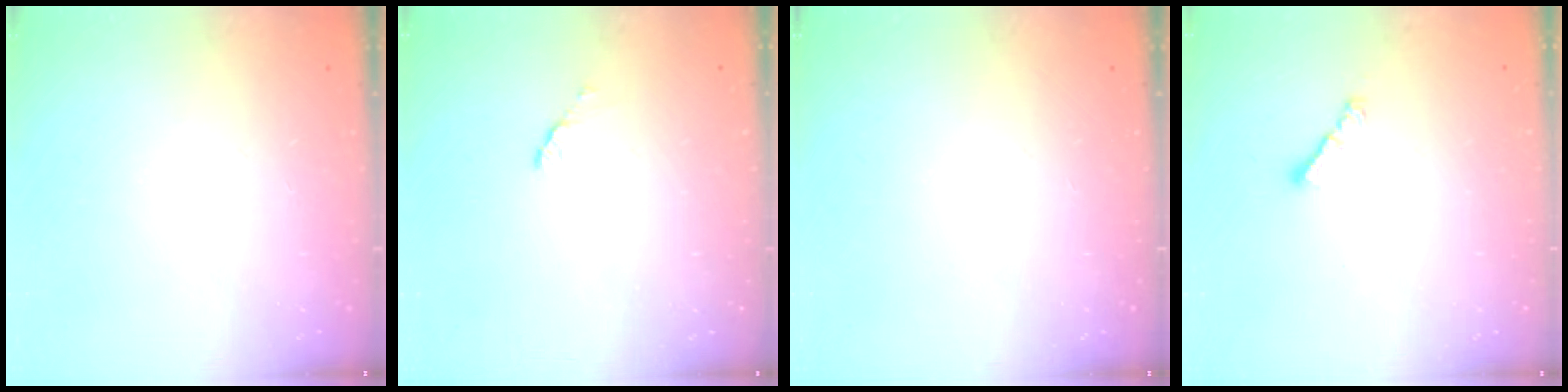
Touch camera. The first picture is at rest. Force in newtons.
{"total": 2.8, "press": 2.7, "slide": 0.4}
{"total": 0.0}
{"total": 2.8, "press": 2.8, "slide": 0.7}